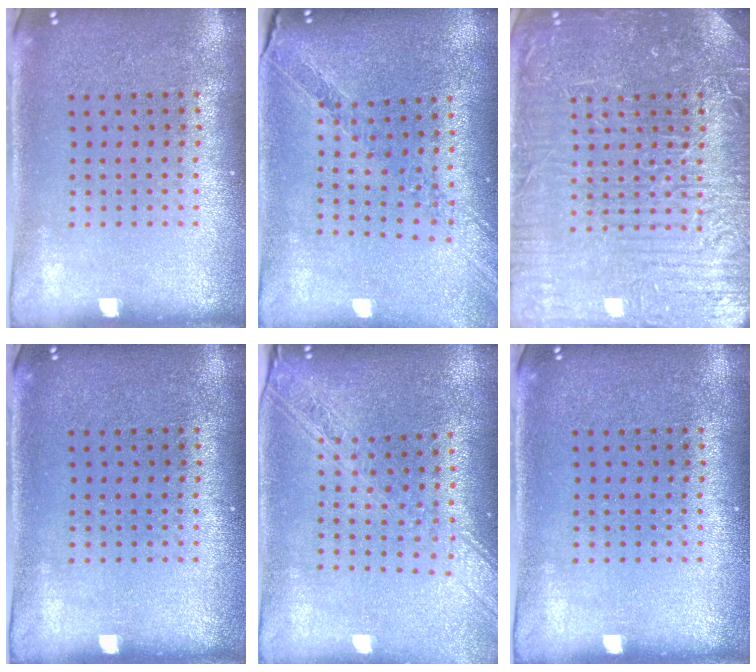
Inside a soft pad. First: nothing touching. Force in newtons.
{"total": 1.1, "press": 1.1, "slide": 0.2}
{"total": 5.5, "press": 5.5, "slide": 0.7}
{"total": 0.0}
{"total": 2.2, "press": 1.9, "slide": 1.2}
{"total": 0.0}